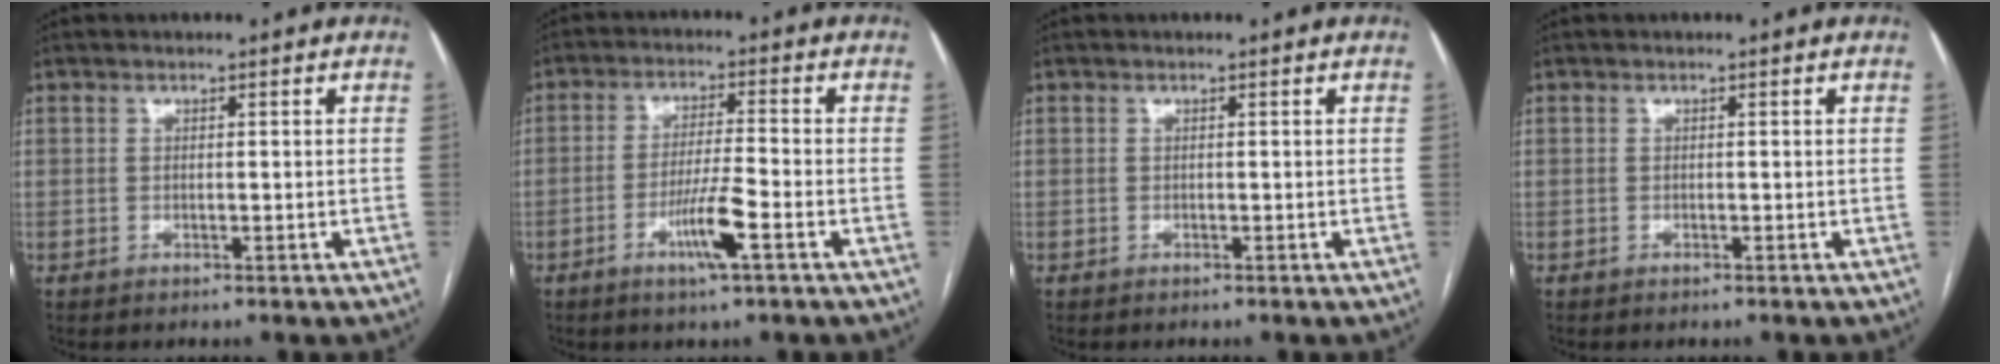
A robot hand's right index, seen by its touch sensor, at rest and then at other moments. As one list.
[{"total": 6.5, "force": [-2.9, -0.2, 5.8], "torque": [-0.111, -0.006, -0.054]}, {"total": 0.0}, {"total": 0.0}]